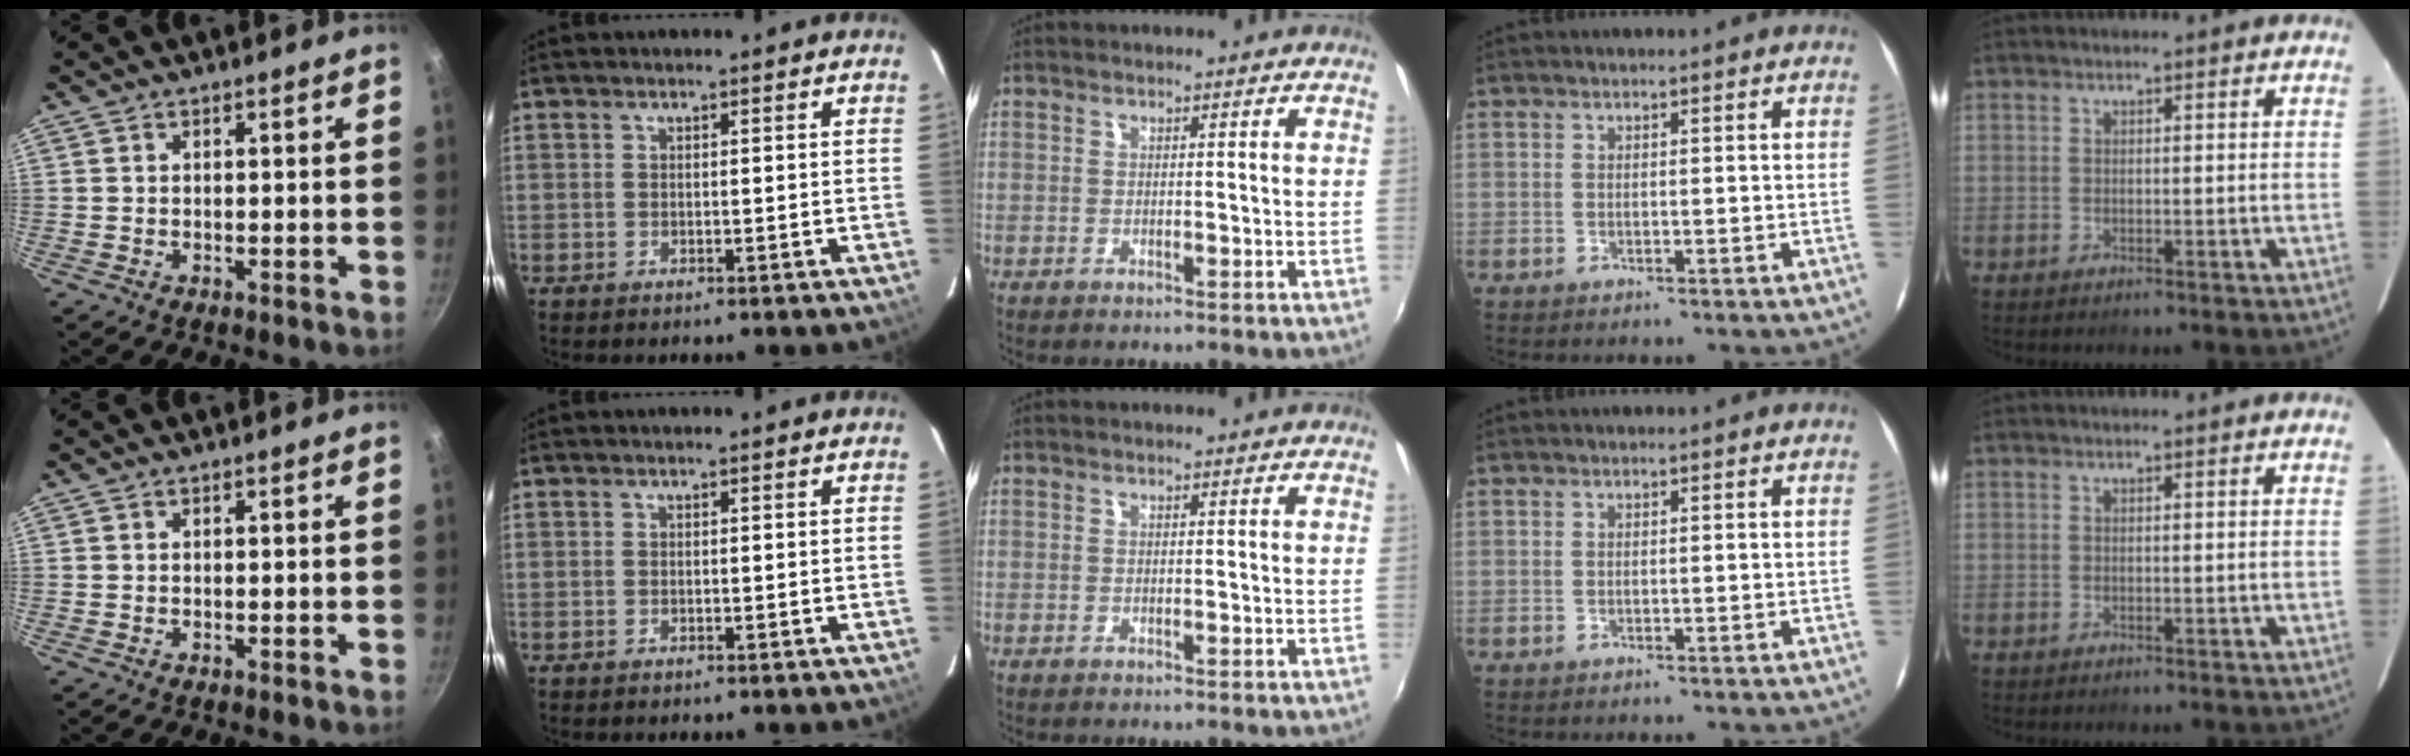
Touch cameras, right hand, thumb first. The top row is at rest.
{}